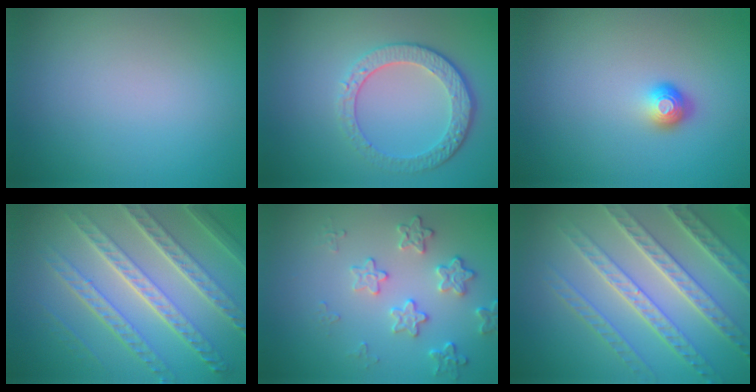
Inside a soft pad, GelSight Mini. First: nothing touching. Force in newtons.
{"total": 4.6, "press": 3.4, "slide": 3.1}
{"total": 1.8, "press": 1.2, "slide": 1.2}
{"total": 8.0, "press": 5.7, "slide": 5.7}
{"total": 2.9, "press": 2.3, "slide": 1.8}
{"total": 7.5, "press": 5.6, "slide": 5.0}